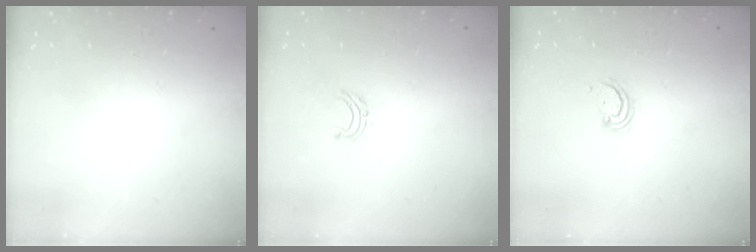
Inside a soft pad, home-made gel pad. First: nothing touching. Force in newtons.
{"total": 4.6, "press": 4.6, "slide": 0.4}
{"total": 3.3, "press": 3.3, "slide": 0.4}